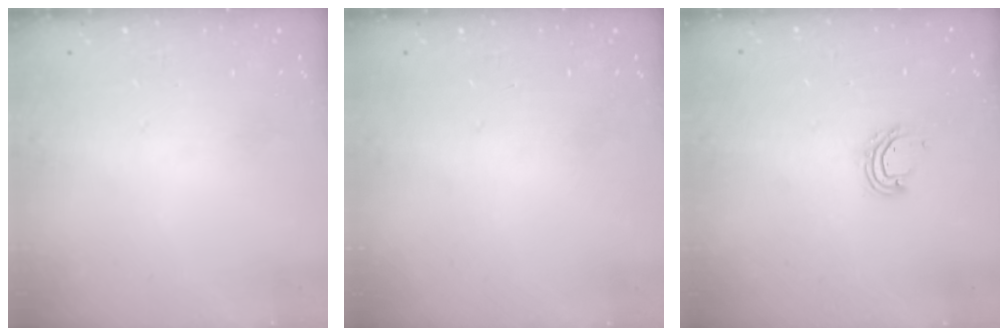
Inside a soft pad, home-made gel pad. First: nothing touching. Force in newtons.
{"total": 0.0}
{"total": 5.2, "press": 5.2, "slide": 0.4}